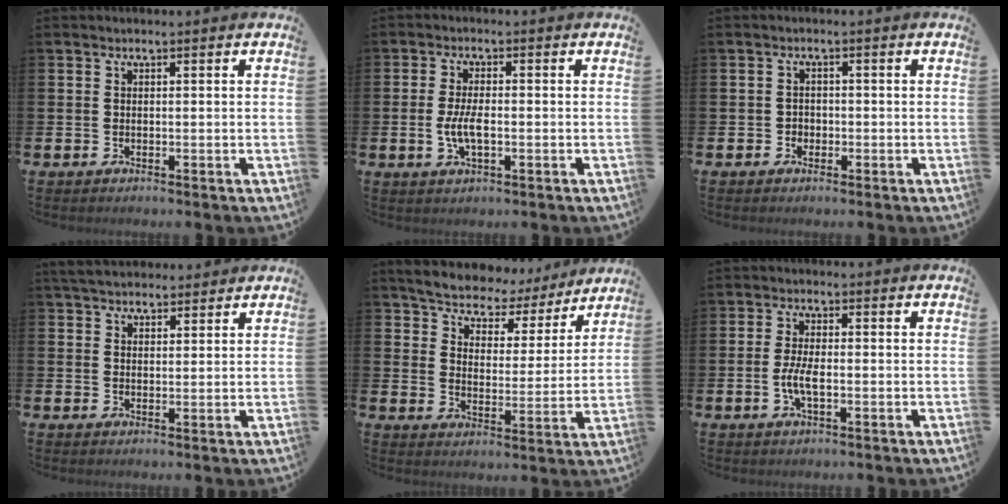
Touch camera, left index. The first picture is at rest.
{"total": 3.9, "force": [-0.5, 1.5, 3.5], "torque": [-0.068, -0.001, -0.012]}
{"total": 1.4, "force": [-0.5, 1.3, 0.3], "torque": [-0.007, 0.003, -0.014]}
{"total": 4.2, "force": [4.0, 1.2, 0.8], "torque": [-0.026, -0.011, 0.075]}
{"total": 6.6, "force": [6.3, 1.7, 0.8], "torque": [-0.048, -0.052, 0.108]}
{"total": 3.5, "force": [-0.7, 1.2, 3.2], "torque": [-0.062, -0.002, -0.016]}